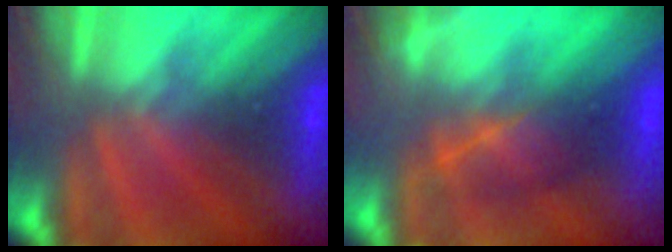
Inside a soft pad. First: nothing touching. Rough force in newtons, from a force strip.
{"total": 3.7}